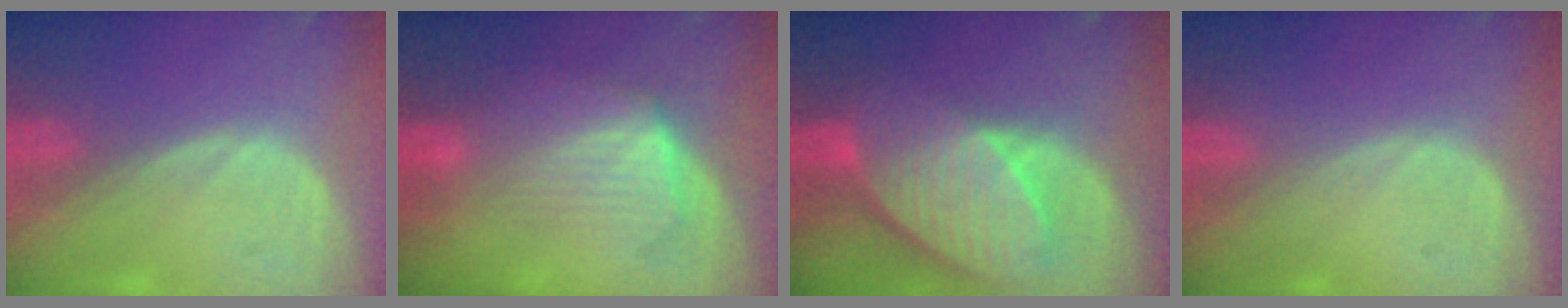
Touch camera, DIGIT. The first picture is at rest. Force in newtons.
{"total": 7.2, "press": 6.5, "slide": 3.1}
{"total": 10.3, "press": 9.0, "slide": 5.0}
{"total": 0.0}